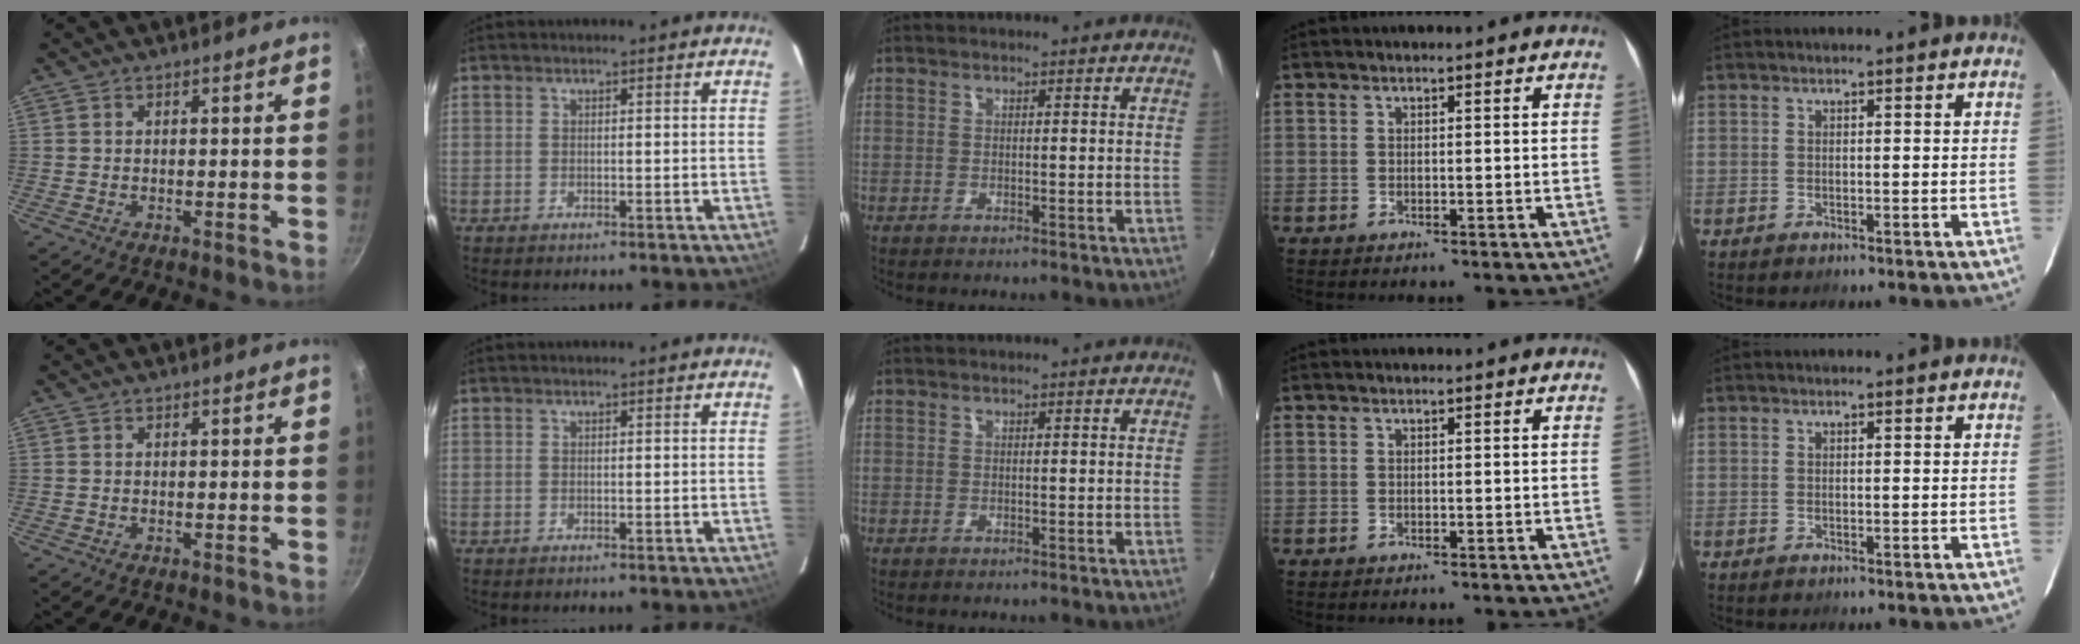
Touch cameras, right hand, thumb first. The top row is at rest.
{}